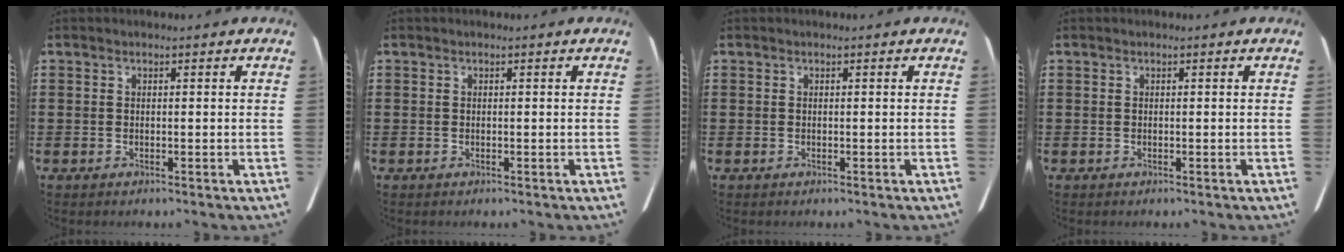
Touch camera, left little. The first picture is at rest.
{"total": 0.0}
{"total": 0.0}
{"total": 0.0}